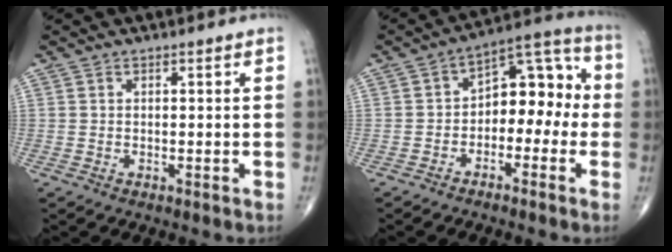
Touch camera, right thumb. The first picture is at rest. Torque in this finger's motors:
{"motor_torque": [-0.08, 0.03, 0.50, -0.21, 0.03]}